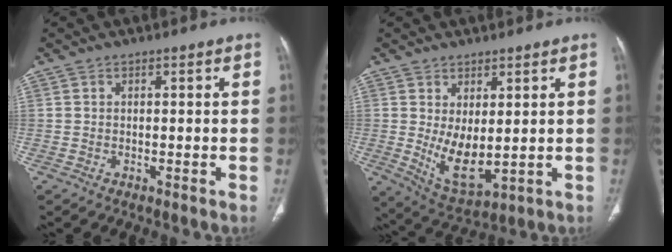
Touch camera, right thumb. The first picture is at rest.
{"total": 8.2, "force": [0.7, 4.0, 7.1], "torque": [-0.115, -0.026, 0.034]}